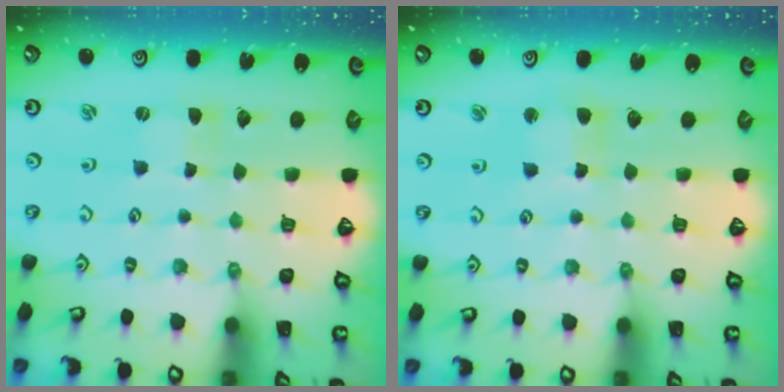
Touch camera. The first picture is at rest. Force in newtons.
{"total": 3.8, "press": 3.7, "slide": 0.4}